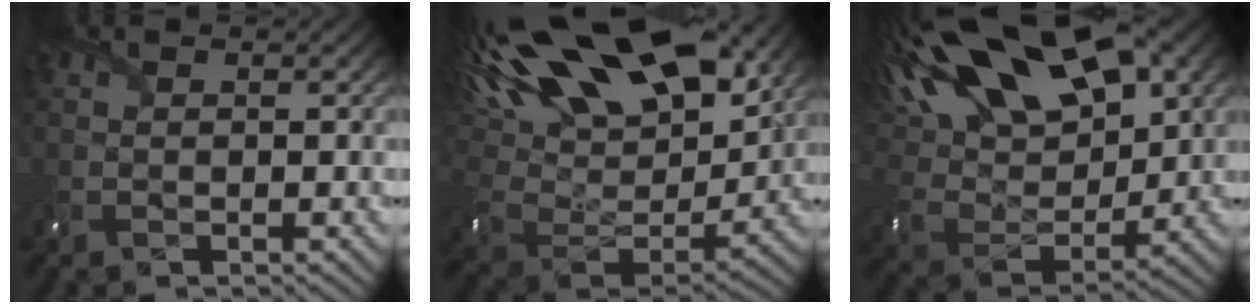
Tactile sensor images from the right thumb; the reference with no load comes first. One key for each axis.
{"total": 22.2, "fx": 12.0, "fy": 10.4, "fz": 15.5, "tx": -0.315, "ty": 0.048, "tz": 0.191}
{"total": 20.6, "fx": 10.2, "fy": 10.3, "fz": 14.6, "tx": -0.307, "ty": 0.053, "tz": 0.156}